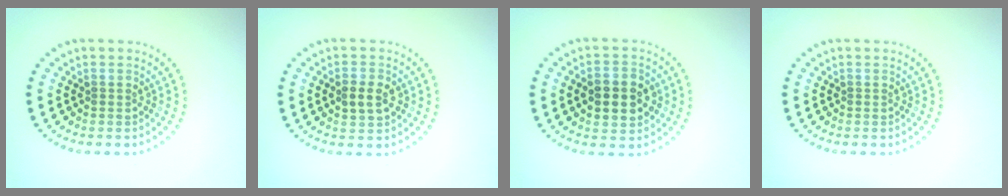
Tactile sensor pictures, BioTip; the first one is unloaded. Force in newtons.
{"total": 2.5, "press": 2.5, "slide": 0.0}
{"total": 4.6, "press": 4.6, "slide": 0.2}
{"total": 0.0}